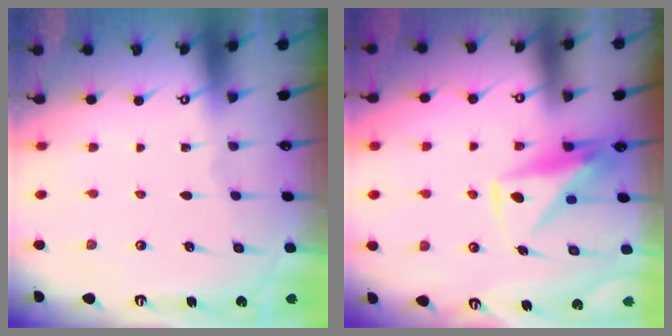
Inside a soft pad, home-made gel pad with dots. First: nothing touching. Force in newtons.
{"total": 8.6, "press": 8.5, "slide": 1.5}